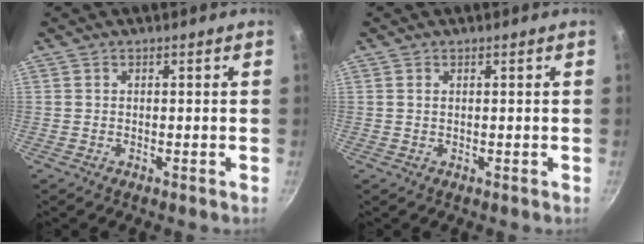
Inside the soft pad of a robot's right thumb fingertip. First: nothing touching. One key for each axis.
{"total": 0.5, "fx": 0.2, "fy": 0.2, "fz": 0.4, "tx": -0.008, "ty": 0.000, "tz": 0.004}